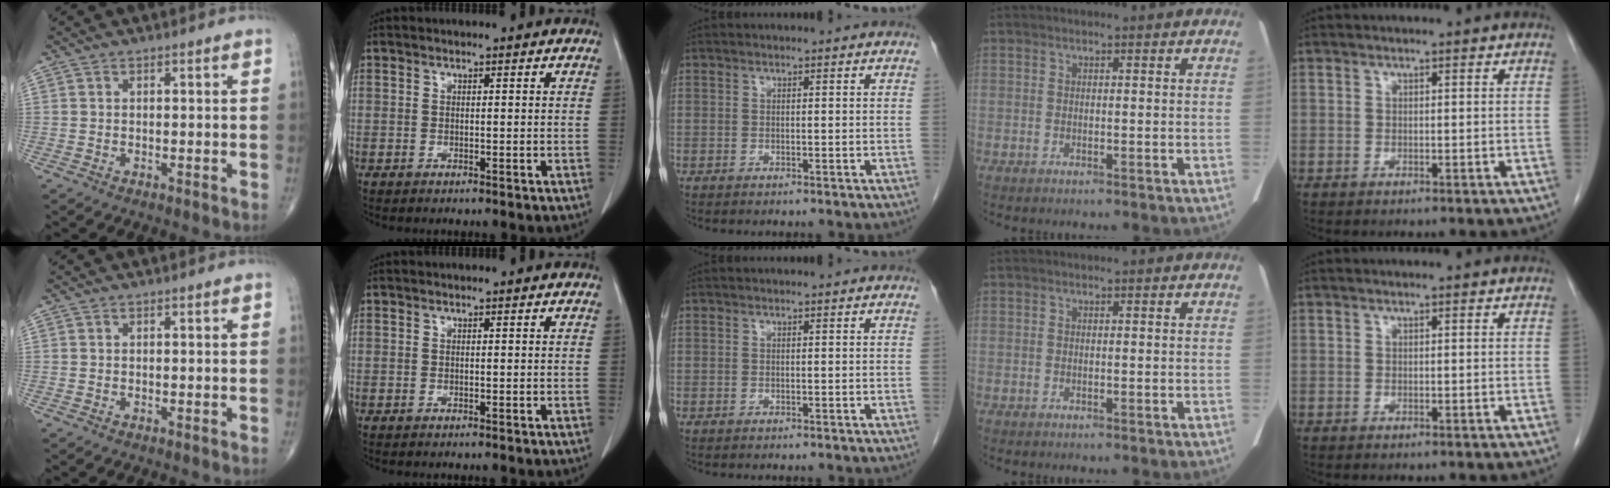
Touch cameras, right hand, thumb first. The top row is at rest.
{}